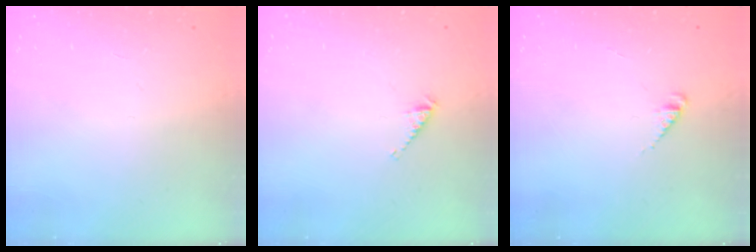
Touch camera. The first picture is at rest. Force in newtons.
{"total": 2.9, "press": 2.9, "slide": 0.6}
{"total": 1.9, "press": 1.9, "slide": 0.4}